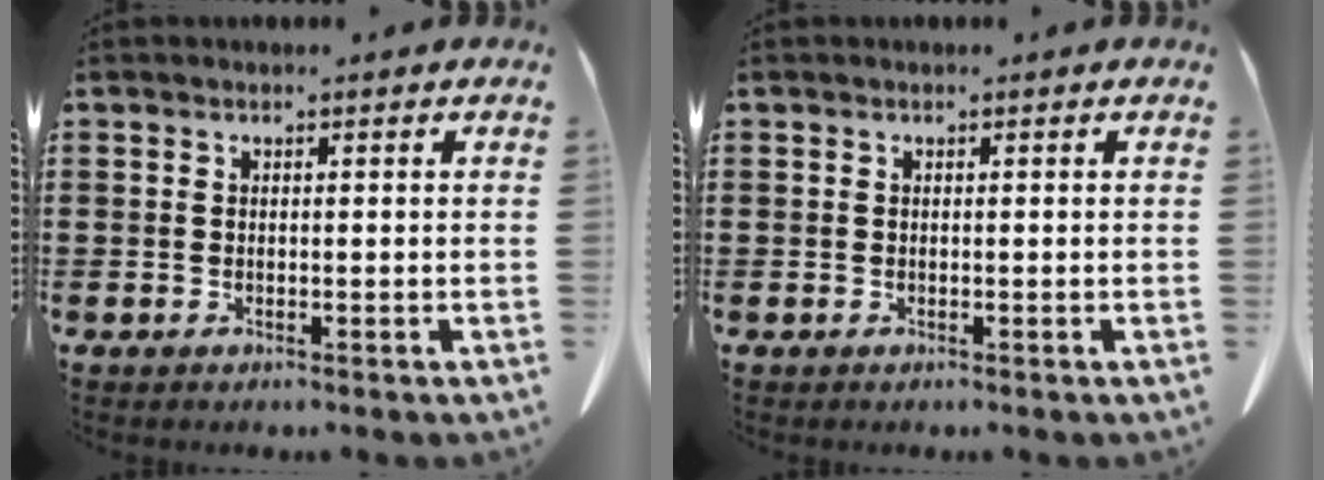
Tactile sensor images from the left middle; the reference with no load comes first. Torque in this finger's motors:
{"motor_torque": [-0.84, -0.89, 0.03, 0.01]}